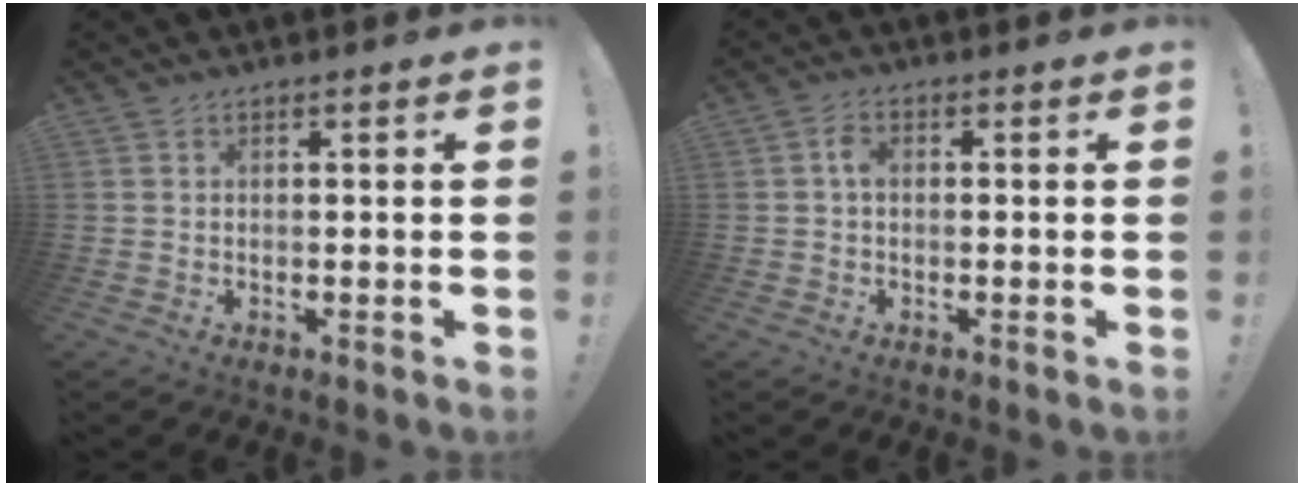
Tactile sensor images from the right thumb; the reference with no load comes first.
{"total": 2.5, "force": [0.0, 1.5, 2.0], "torque": [-0.031, 0.005, -0.003]}